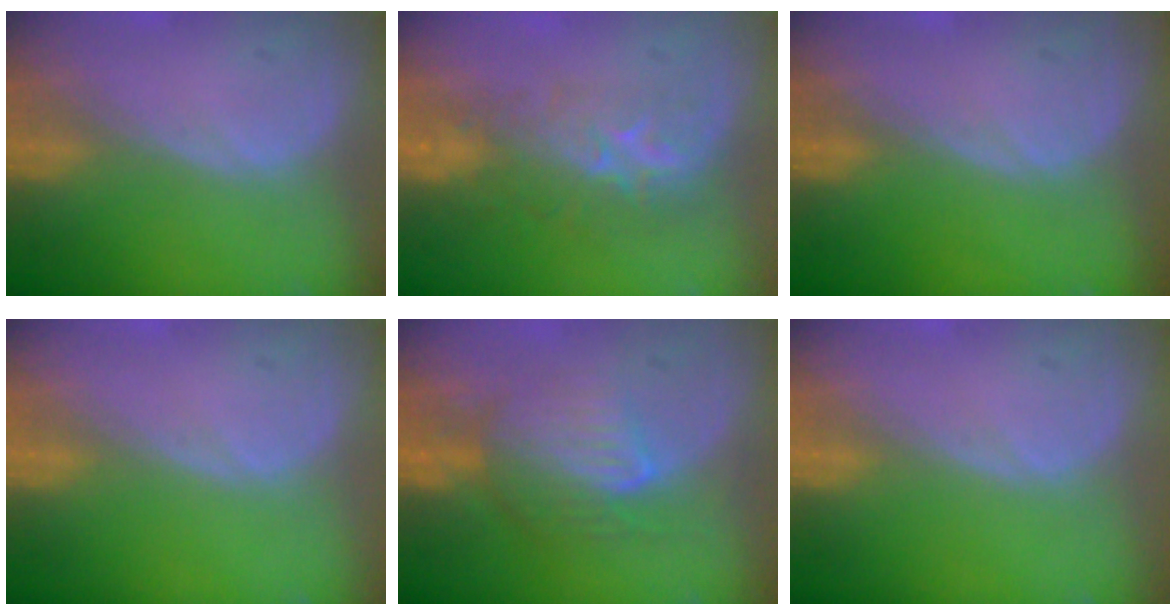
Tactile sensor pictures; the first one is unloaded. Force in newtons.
{"total": 8.8, "press": 7.2, "slide": 4.9}
{"total": 0.0}
{"total": 0.0}
{"total": 7.5, "press": 7.3, "slide": 1.6}
{"total": 0.0}